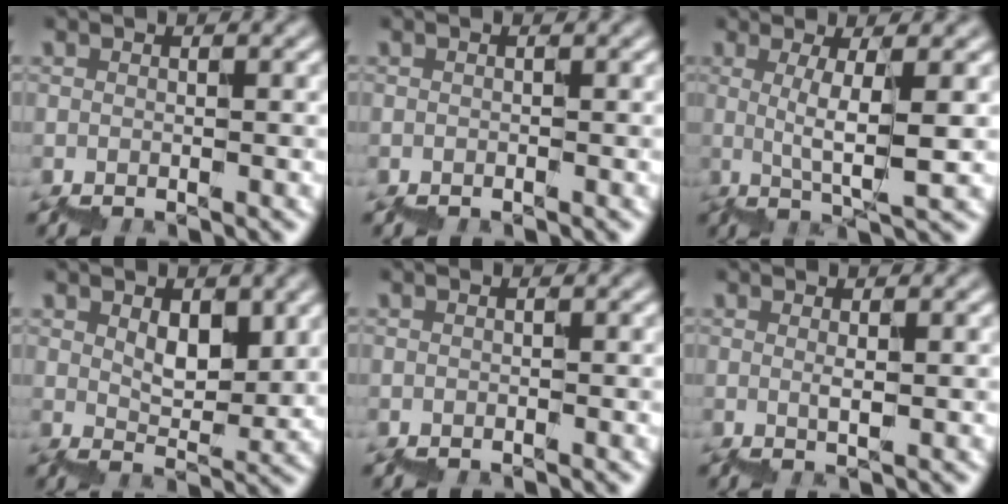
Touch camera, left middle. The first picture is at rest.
{"total": 0.0}
{"total": 3.1, "force": [1.5, 0.2, 2.7], "torque": [-0.047, 0.005, 0.033]}
{"total": 4.0, "force": [2.9, 1.7, 2.1], "torque": [-0.034, 0.001, 0.061]}
{"total": 0.0}
{"total": 0.9, "force": [0.7, 0.1, 0.6], "torque": [-0.008, 0.001, 0.010]}